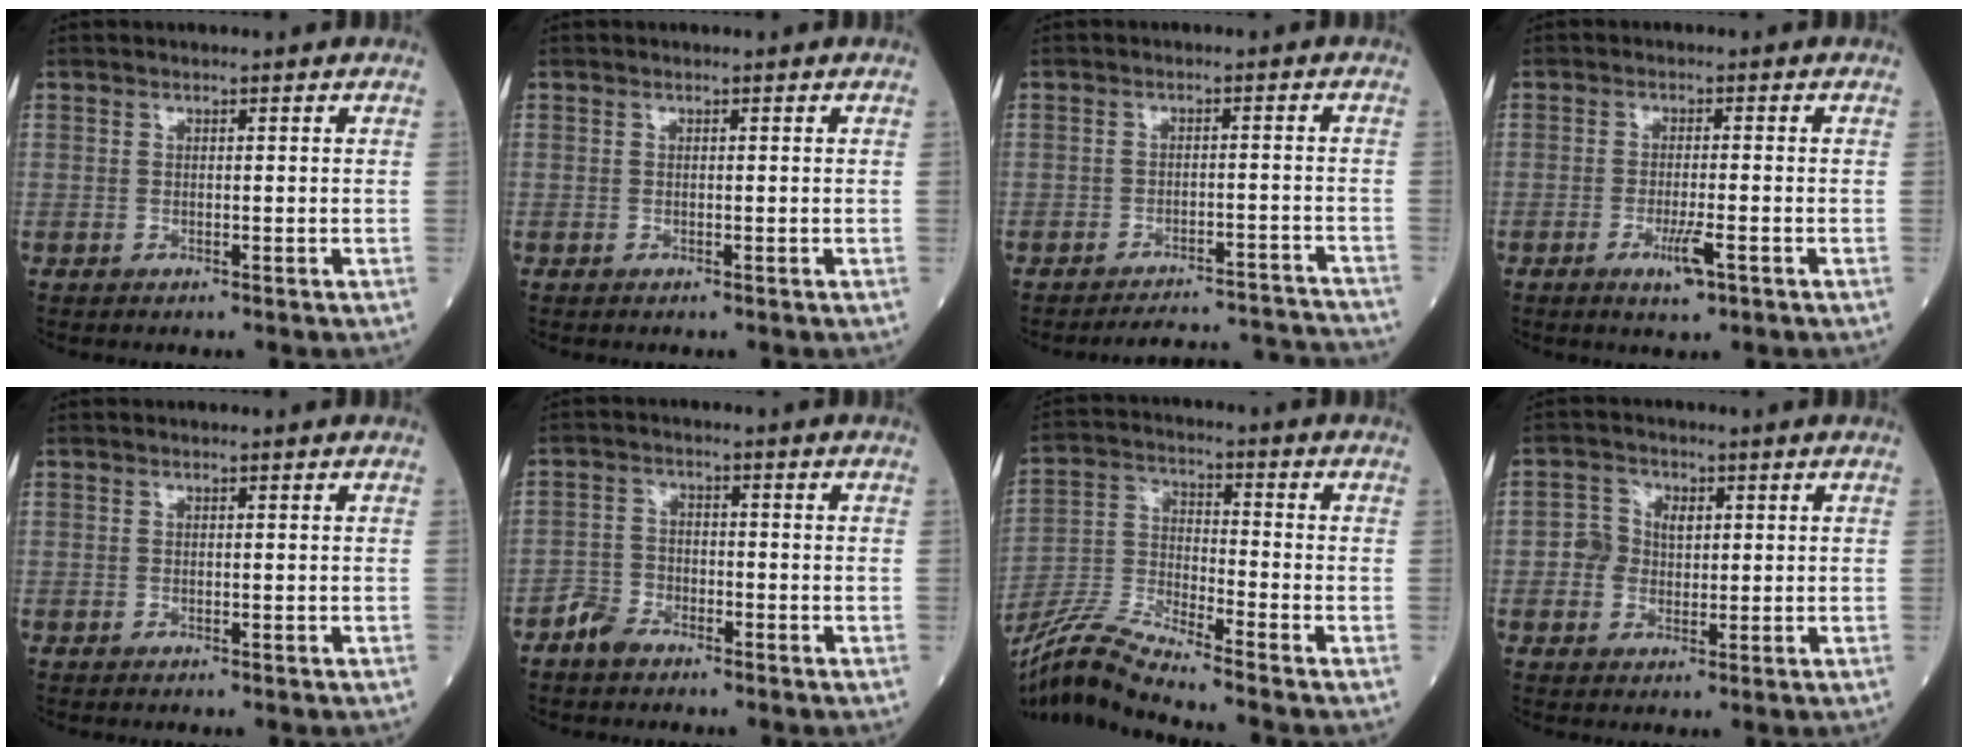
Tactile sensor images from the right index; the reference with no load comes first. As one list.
[{"total": 0.0}, {"total": 12.5, "force": [-12.5, -0.3, 0.5], "torque": [0.009, 0.016, -0.153]}, {"total": 3.7, "force": [-1.8, 0.4, 3.2], "torque": [-0.060, -0.006, -0.031]}, {"total": 0.0}, {"total": 3.6, "force": [-2.9, 1.8, 1.1], "torque": [-0.023, 0.006, -0.056]}, {"total": 10.3, "force": [-9.3, -1.5, 4.1], "torque": [-0.093, -0.014, -0.183]}, {"total": 3.9, "force": [0.4, 3.6, 1.5], "torque": [-0.020, 0.013, 0.005]}]